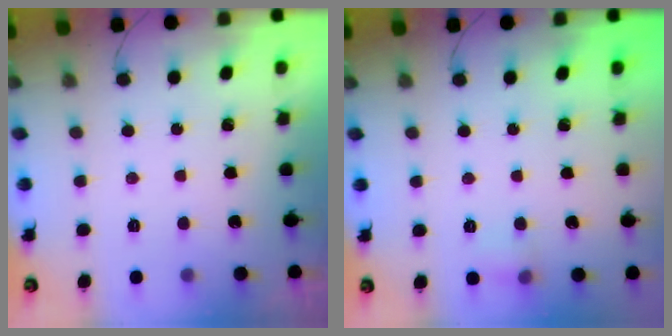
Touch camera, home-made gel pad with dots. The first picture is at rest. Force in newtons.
{"total": 6.9, "press": 6.8, "slide": 1.3}